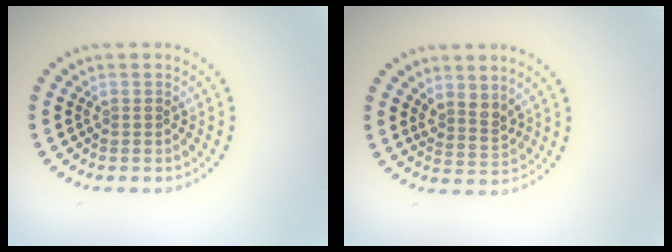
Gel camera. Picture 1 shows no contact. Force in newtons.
{"total": 2.2, "press": 1.7, "slide": 1.4}